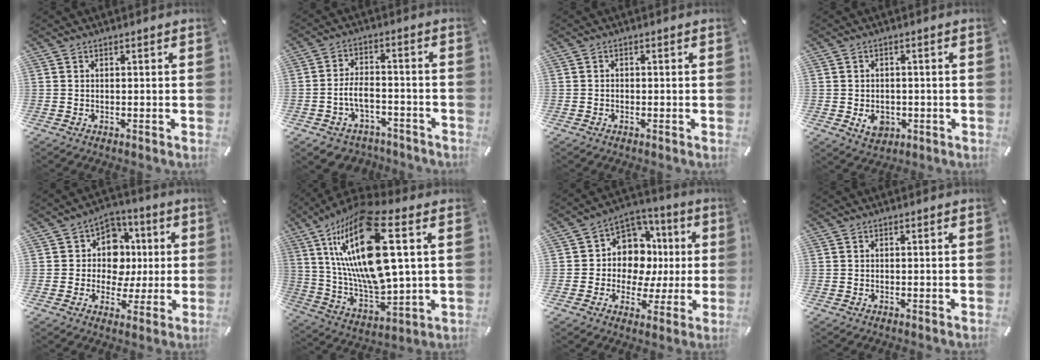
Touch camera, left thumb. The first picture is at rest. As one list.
[{"total": 6.6, "force": [-3.1, 4.5, 3.8], "torque": [-0.073, 0.022, -0.056]}, {"total": 0.7, "force": [-0.4, 0.4, 0.3], "torque": [-0.005, 0.002, -0.010]}, {"total": 5.2, "force": [-1.3, 4.3, 2.7], "torque": [-0.041, -0.003, -0.023]}, {"total": 11.4, "force": [0.5, 10.3, 4.7], "torque": [-0.073, 0.010, 0.017]}, {"total": 24.1, "force": [7.7, 8.8, 21.0], "torque": [-0.456, -0.033, 0.123]}, {"total": 11.3, "force": [0.8, 10.7, 3.8], "torque": [-0.058, -0.016, 0.026]}, {"total": 0.0}]